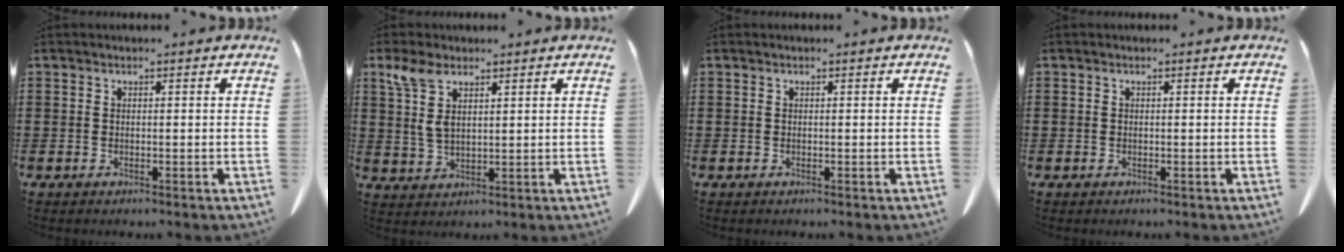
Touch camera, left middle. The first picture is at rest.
{"total": 5.8, "force": [3.0, 2.6, 4.3], "torque": [-0.108, -0.003, 0.052]}
{"total": 0.0}
{"total": 0.0}